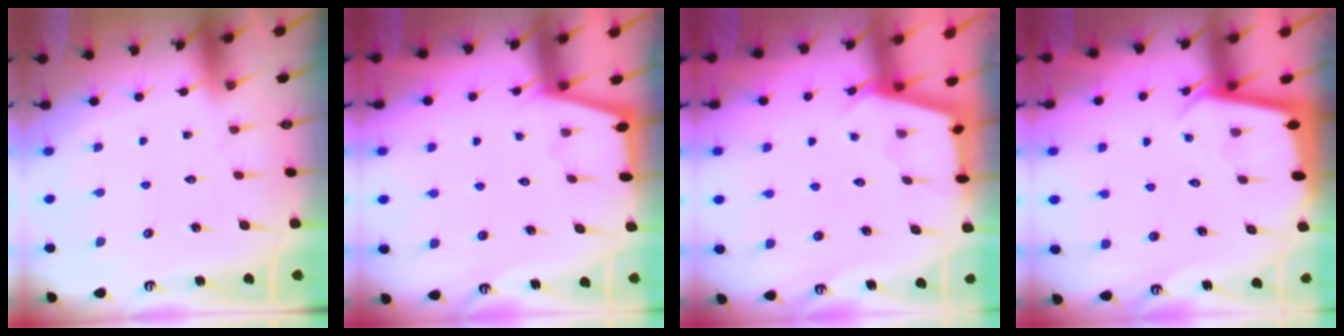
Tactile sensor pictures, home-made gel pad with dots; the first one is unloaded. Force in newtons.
{"total": 1.4, "press": 1.3, "slide": 0.3}
{"total": 2.4, "press": 2.4, "slide": 0.1}
{"total": 2.3, "press": 2.3, "slide": 0.1}